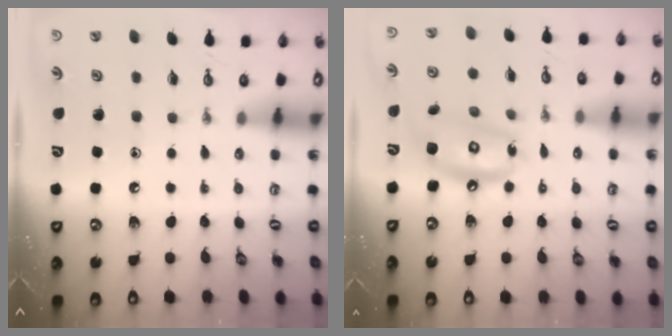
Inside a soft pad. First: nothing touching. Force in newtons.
{"total": 12.4, "press": 12.3, "slide": 1.3}